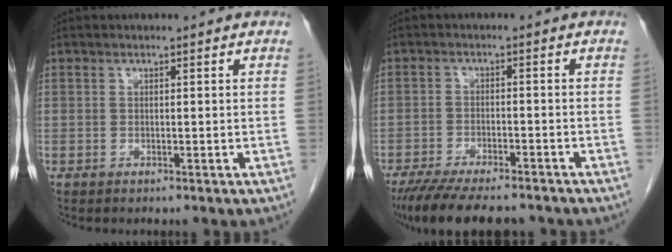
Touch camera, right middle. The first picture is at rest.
{"total": 13.4, "force": [-11.3, 3.1, 6.5], "torque": [-0.121, -0.021, -0.168]}